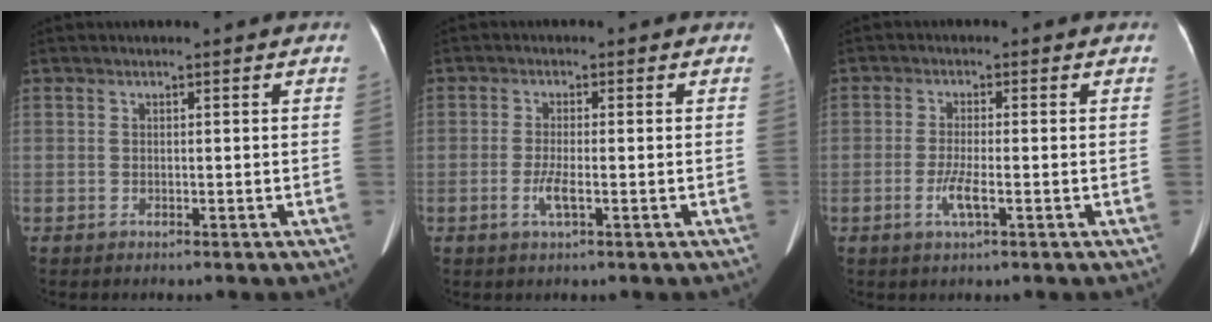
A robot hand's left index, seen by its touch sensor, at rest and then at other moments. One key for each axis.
{"total": 2.7, "fx": -0.9, "fy": 0.4, "fz": 2.5, "tx": -0.055, "ty": -0.003, "tz": -0.017}
{"total": 3.3, "fx": -1.2, "fy": 0.4, "fz": 3.1, "tx": -0.066, "ty": -0.004, "tz": -0.022}